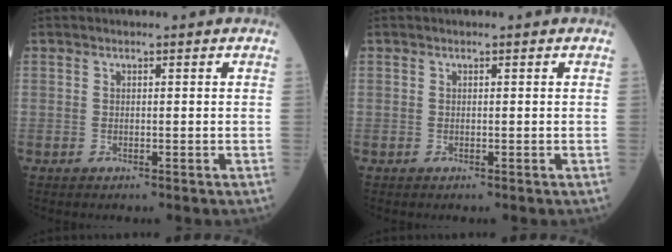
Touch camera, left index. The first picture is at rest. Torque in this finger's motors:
{"motor_torque": [0.00, 0.00, -0.01, 0.00]}